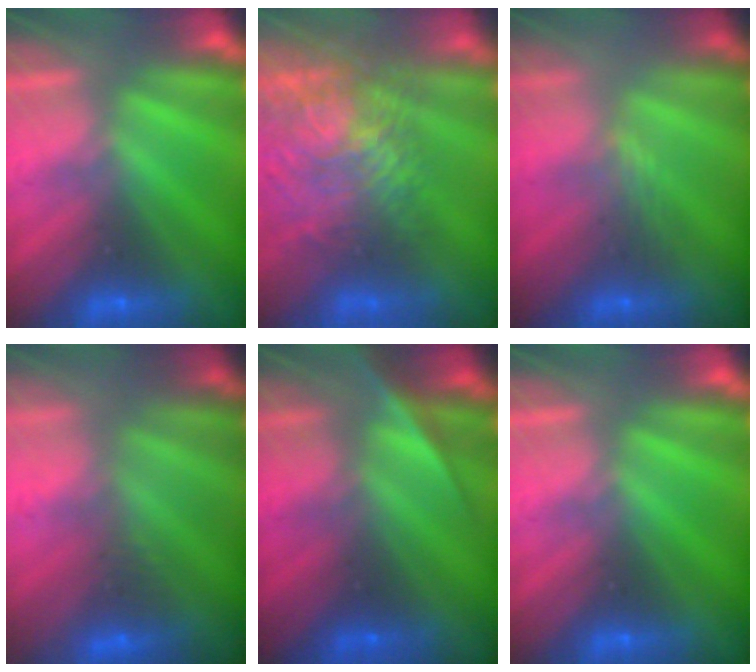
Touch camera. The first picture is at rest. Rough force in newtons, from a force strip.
{"total": 7.7}
{"total": 2.8}
{"total": 2.4}
{"total": 2.3}
{"total": 0.0}